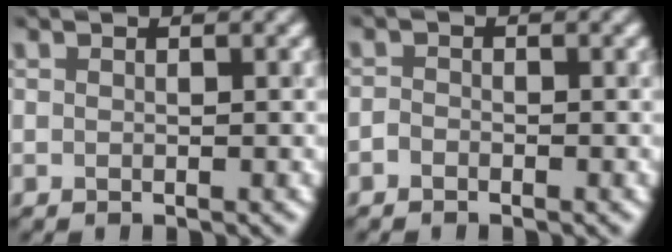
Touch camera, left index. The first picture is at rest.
{"total": 0.7, "force": [-0.6, 0.4, 0.2], "torque": [0.000, 0.005, -0.014]}